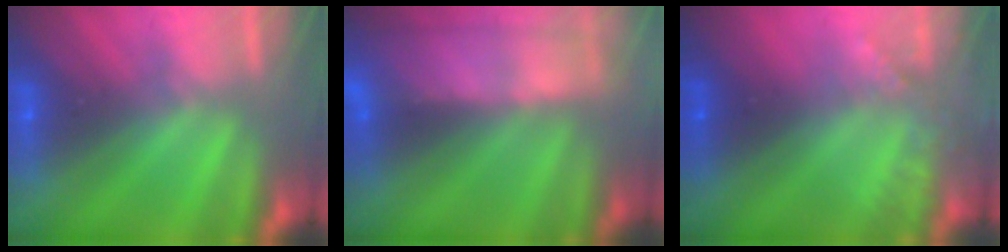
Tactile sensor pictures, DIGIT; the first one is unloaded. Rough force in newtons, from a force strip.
{"total": 6.9}
{"total": 2.1}